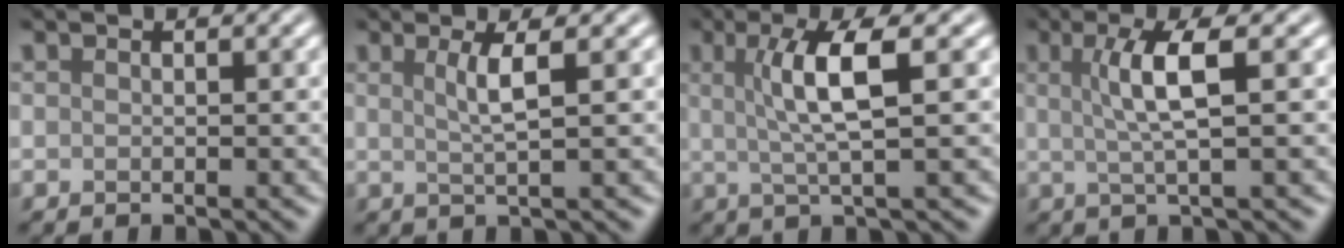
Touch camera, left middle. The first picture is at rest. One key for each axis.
{"total": 2.7, "fx": 0.8, "fy": 0.5, "fz": 2.6, "tx": -0.045, "ty": -0.001, "tz": 0.012}
{"total": 5.0, "fx": 1.0, "fy": 0.9, "fz": 4.8, "tx": -0.090, "ty": 0.005, "tz": 0.019}
{"total": 4.3, "fx": 0.8, "fy": 0.8, "fz": 4.2, "tx": -0.077, "ty": 0.001, "tz": 0.015}